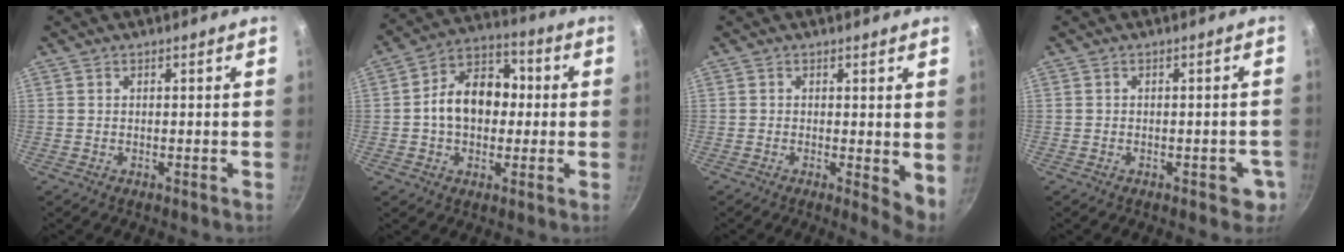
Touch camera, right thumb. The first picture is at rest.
{"total": 13.6, "force": [0.1, 9.9, 9.2], "torque": [-0.105, 0.033, -0.015]}
{"total": 4.5, "force": [0.1, 1.8, 4.1], "torque": [-0.051, -0.010, 0.000]}
{"total": 3.5, "force": [-1.4, 2.2, 2.4], "torque": [-0.004, 0.016, -0.011]}